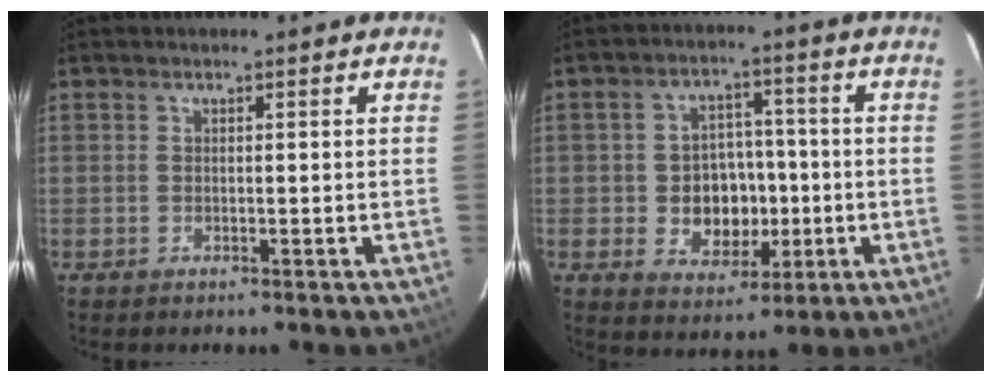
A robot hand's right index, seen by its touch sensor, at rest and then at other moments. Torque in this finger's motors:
{"motor_torque": [0.31, -0.03, 0.12, 0.02]}